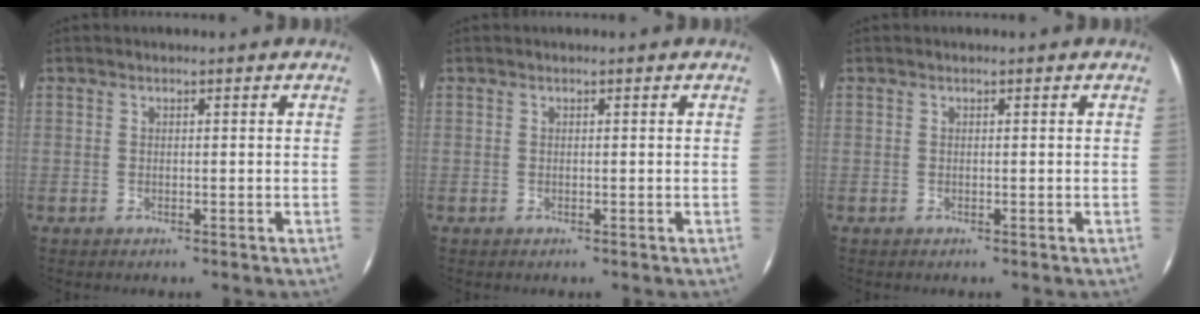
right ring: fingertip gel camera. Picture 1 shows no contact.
{"total": 0.0}
{"total": 0.0}